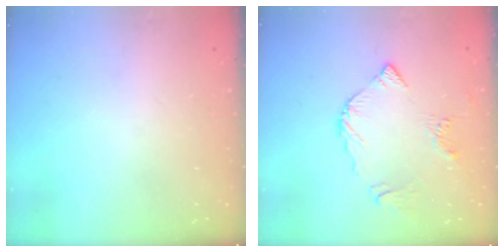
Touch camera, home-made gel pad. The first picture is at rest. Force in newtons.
{"total": 7.5, "press": 7.4, "slide": 0.7}